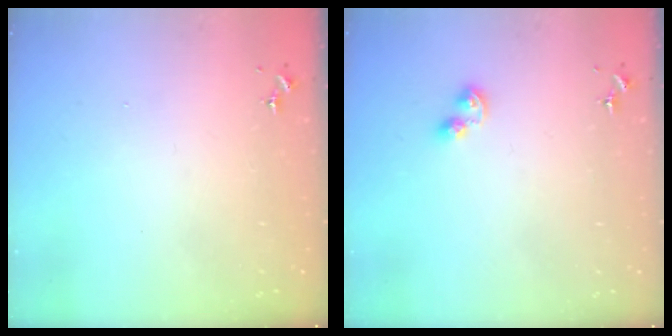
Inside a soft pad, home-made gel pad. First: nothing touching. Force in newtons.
{"total": 5.0, "press": 5.0, "slide": 0.5}